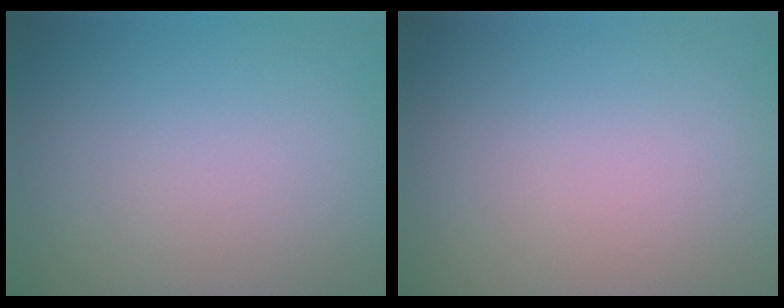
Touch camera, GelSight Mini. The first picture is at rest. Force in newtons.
{"total": 0.0}